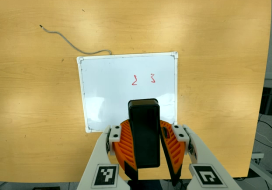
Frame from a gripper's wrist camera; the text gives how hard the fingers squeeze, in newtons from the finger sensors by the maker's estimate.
{"total": 9.7, "left": 9.4, "right": 9.9}